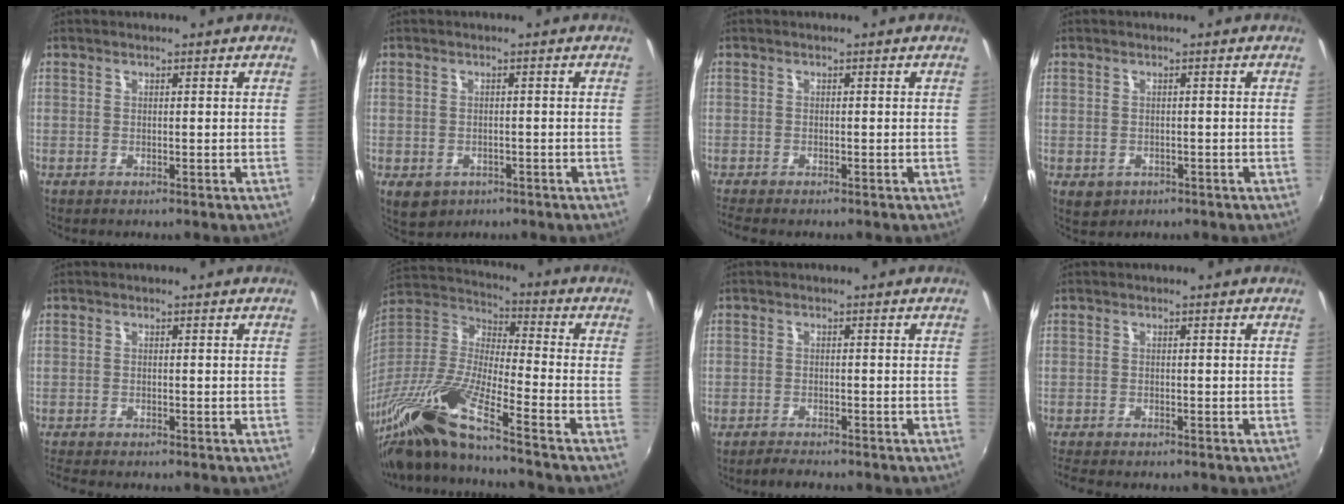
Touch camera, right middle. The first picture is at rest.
{"total": 4.8, "force": [-2.1, 3.7, 2.3], "torque": [-0.047, -0.012, -0.022]}
{"total": 2.9, "force": [-2.5, 0.5, 1.4], "torque": [-0.029, -0.019, -0.043]}
{"total": 2.9, "force": [-1.0, 2.5, 1.3], "torque": [-0.028, -0.005, -0.007]}
{"total": 3.3, "force": [-3.0, 0.5, 1.3], "torque": [-0.032, -0.021, -0.054]}
{"total": 19.9, "force": [-14.3, 1.3, 13.7], "torque": [-0.271, -0.039, -0.285]}
{"total": 2.3, "force": [-2.2, 0.4, 0.6], "torque": [-0.023, -0.004, -0.040]}
{"total": 3.8, "force": [-3.5, 0.6, 1.5], "torque": [-0.039, -0.022, -0.061]}